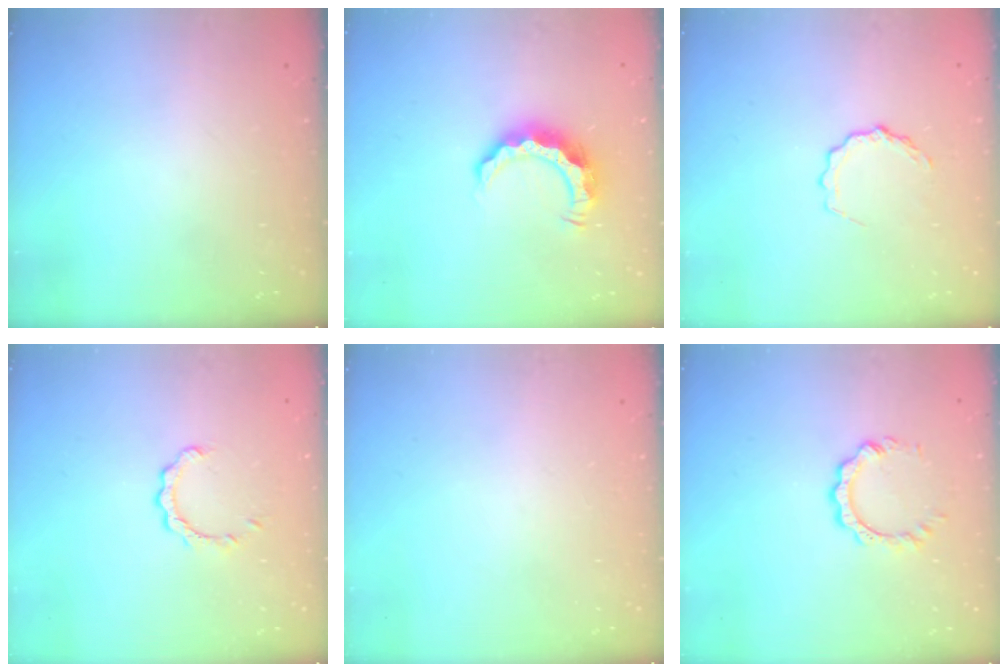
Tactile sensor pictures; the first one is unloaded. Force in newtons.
{"total": 8.5, "press": 8.5, "slide": 0.4}
{"total": 5.7, "press": 5.7, "slide": 0.5}
{"total": 2.7, "press": 2.6, "slide": 0.2}
{"total": 0.0}
{"total": 7.6, "press": 7.6, "slide": 0.7}